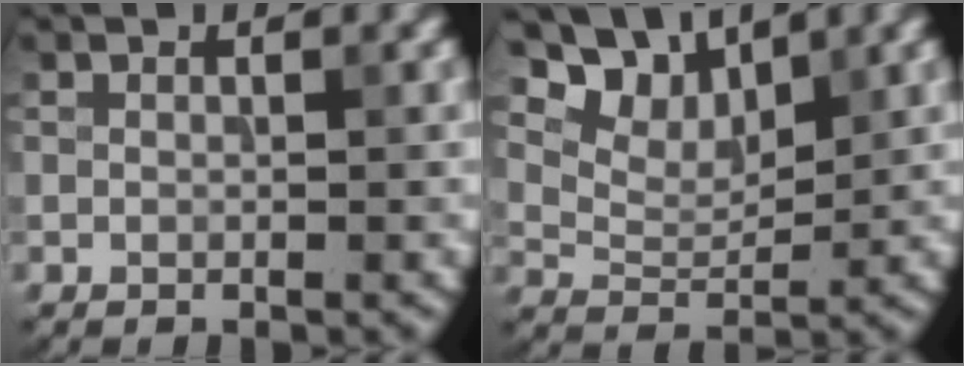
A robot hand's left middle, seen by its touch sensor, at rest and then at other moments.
{"total": 5.8, "force": [4.4, 2.7, 2.7], "torque": [-0.055, 0.003, 0.073]}